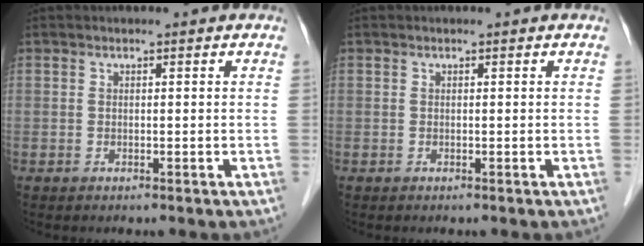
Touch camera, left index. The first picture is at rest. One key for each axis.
{"total": 0.0}